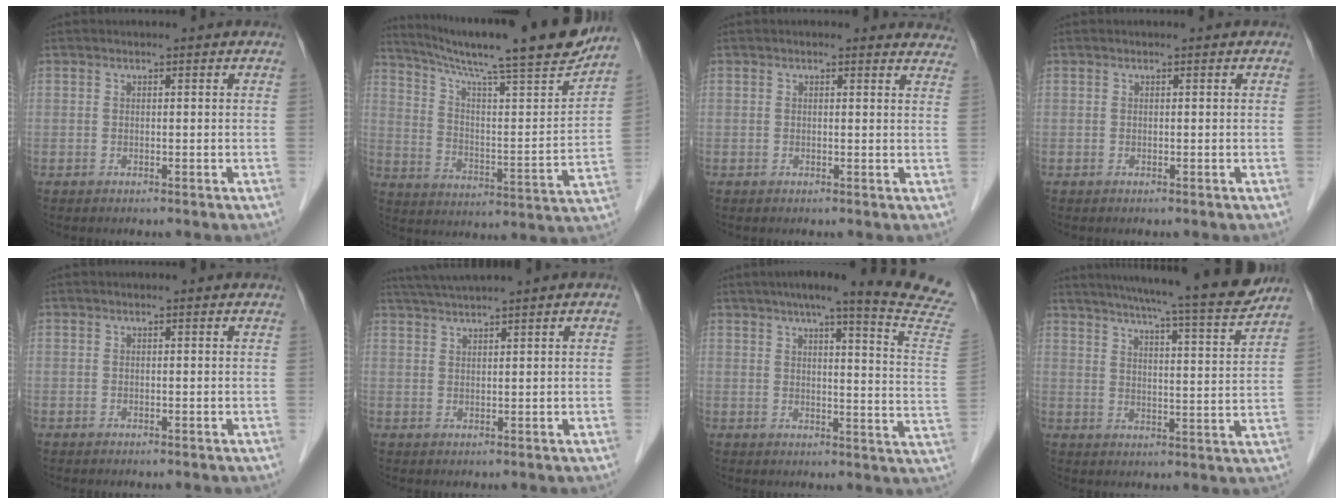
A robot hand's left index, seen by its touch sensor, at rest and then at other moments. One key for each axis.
{"total": 23.8, "fx": 20.2, "fy": 0.7, "fz": 12.6, "tx": -0.207, "ty": -0.029, "tz": 0.294}
{"total": 4.2, "fx": 3.9, "fy": 1.6, "fz": 0.3, "tx": 0.017, "ty": -0.018, "tz": 0.008}
{"total": 0.0}
{"total": 0.0}
{"total": 4.5, "fx": 3.8, "fy": -1.2, "fz": 2.2, "tx": -0.043, "ty": 0.018, "tz": 0.074}
{"total": 20.2, "fx": 16.8, "fy": -0.9, "fz": 11.1, "tx": -0.146, "ty": -0.052, "tz": 0.190}
{"total": 18.8, "fx": 16.6, "fy": -0.2, "fz": 8.8, "tx": -0.138, "ty": -0.027, "tz": 0.221}